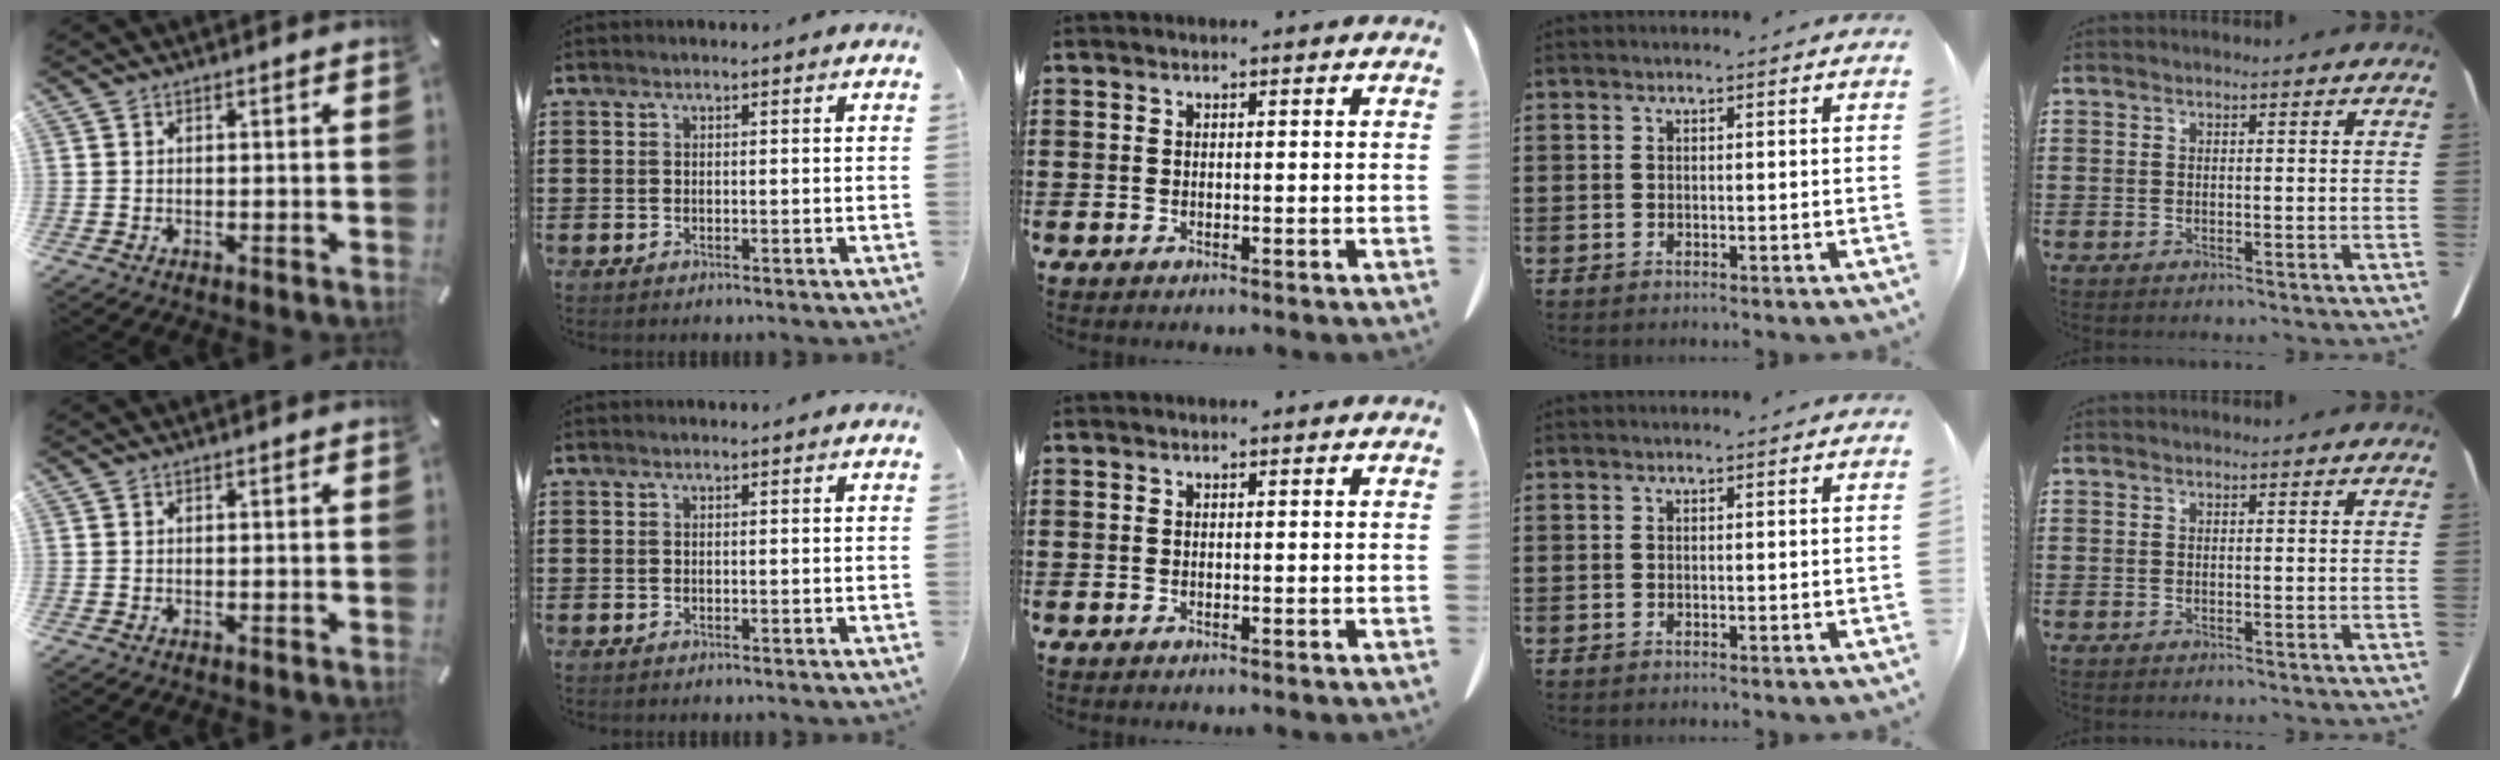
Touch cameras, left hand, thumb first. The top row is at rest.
{}